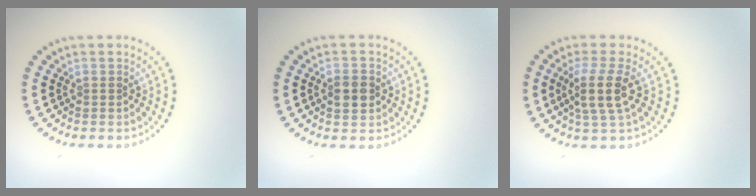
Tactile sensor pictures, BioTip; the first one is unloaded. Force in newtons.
{"total": 2.8, "press": 2.8, "slide": 0.3}
{"total": 3.4, "press": 2.9, "slide": 1.9}